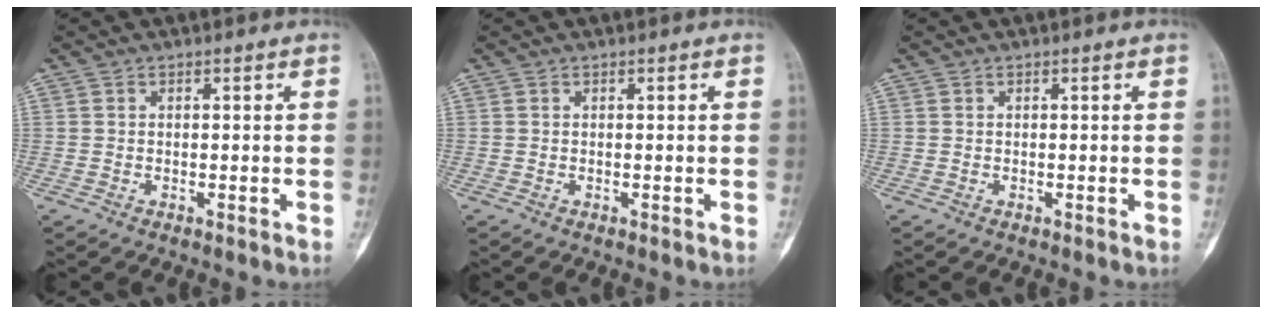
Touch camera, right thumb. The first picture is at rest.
{"total": 0.0}
{"total": 0.0}